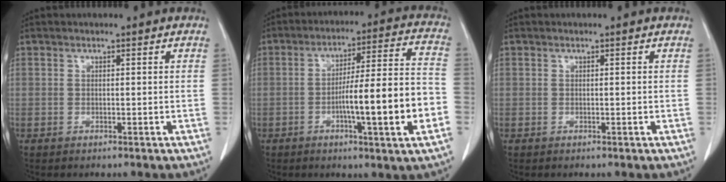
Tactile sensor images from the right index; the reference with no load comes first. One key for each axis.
{"total": 15.2, "fx": -4.3, "fy": 0.3, "fz": 14.6, "tx": -0.226, "ty": 0.010, "tz": -0.067}
{"total": 0.0}